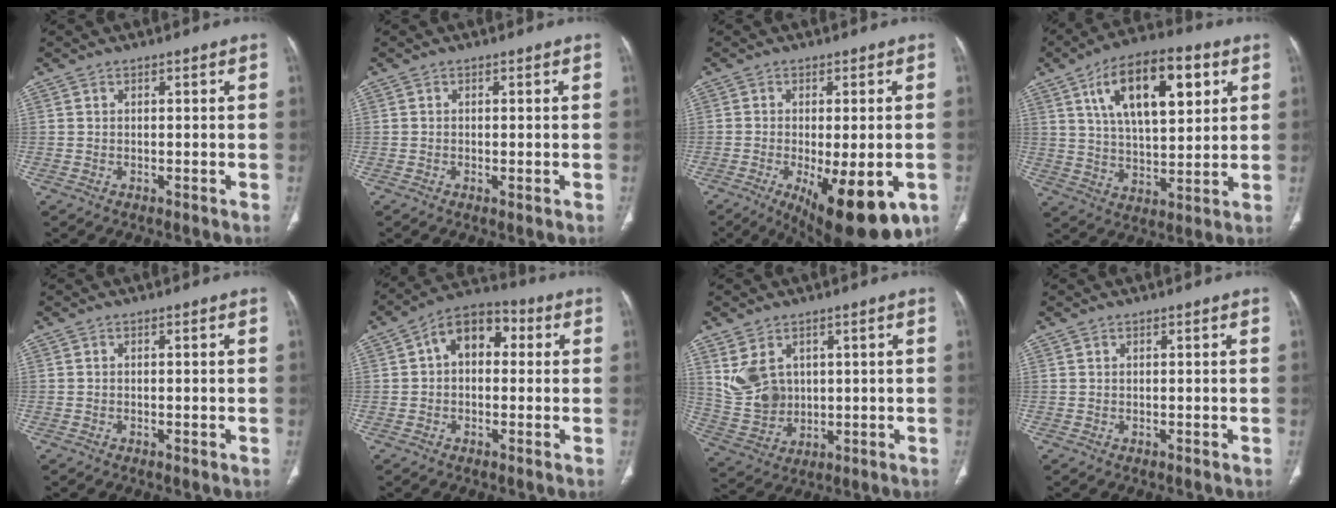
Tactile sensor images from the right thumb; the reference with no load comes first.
{"total": 1.1, "force": [-0.3, 0.3, 1.1], "torque": [-0.021, -0.005, -0.004]}
{"total": 16.7, "force": [-7.2, 6.1, 13.7], "torque": [-0.159, -0.010, -0.090]}
{"total": 18.6, "force": [7.4, 8.4, 14.9], "torque": [-0.217, -0.012, 0.124]}
{"total": 0.6, "force": [-0.2, 0.2, 0.5], "torque": [-0.010, -0.001, -0.002]}
{"total": 9.8, "force": [1.6, 6.6, 7.1], "torque": [-0.086, 0.031, 0.014]}
{"total": 9.1, "force": [3.2, 6.8, 5.2], "torque": [-0.097, -0.010, 0.086]}
{"total": 0.0}